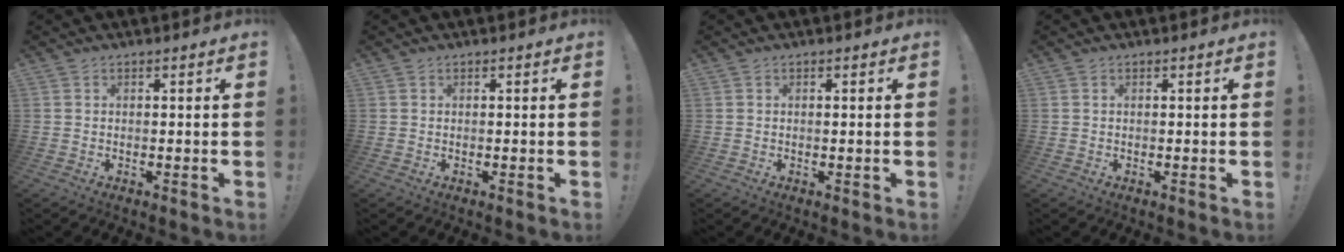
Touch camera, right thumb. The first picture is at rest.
{"total": 0.0}
{"total": 0.5, "force": [0.2, 0.1, 0.5], "torque": [-0.001, -0.003, 0.002]}
{"total": 0.0}